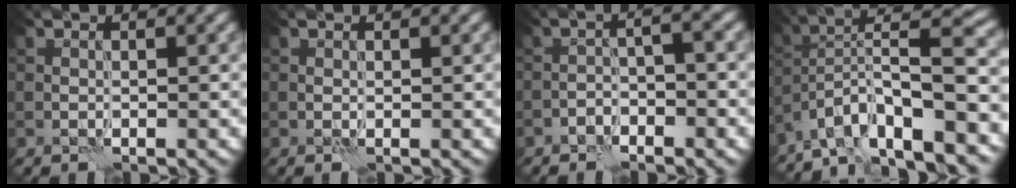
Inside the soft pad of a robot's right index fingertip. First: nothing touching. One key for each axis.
{"total": 0.0}
{"total": 2.5, "fx": -1.8, "fy": 0.8, "fz": 1.6, "tx": -0.027, "ty": 0.009, "tz": -0.040}
{"total": 11.1, "fx": -6.7, "fy": 2.6, "fz": 8.4, "tx": -0.128, "ty": 0.023, "tz": -0.114}